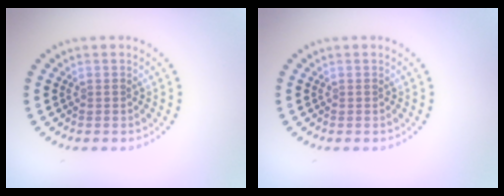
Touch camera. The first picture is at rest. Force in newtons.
{"total": 0.0}